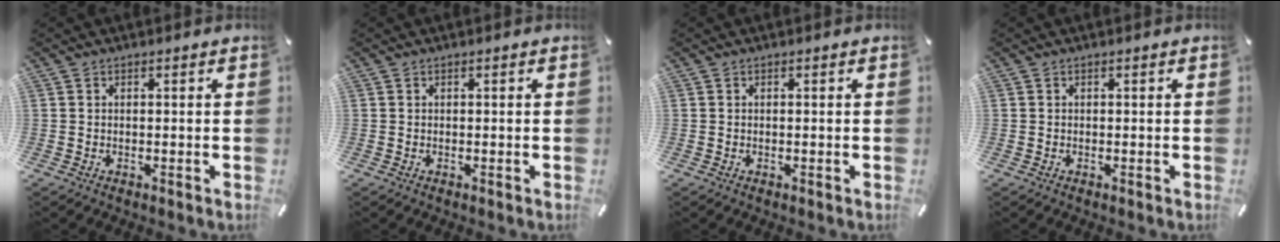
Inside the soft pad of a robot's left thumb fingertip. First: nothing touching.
{"total": 0.0}
{"total": 0.0}
{"total": 0.0}